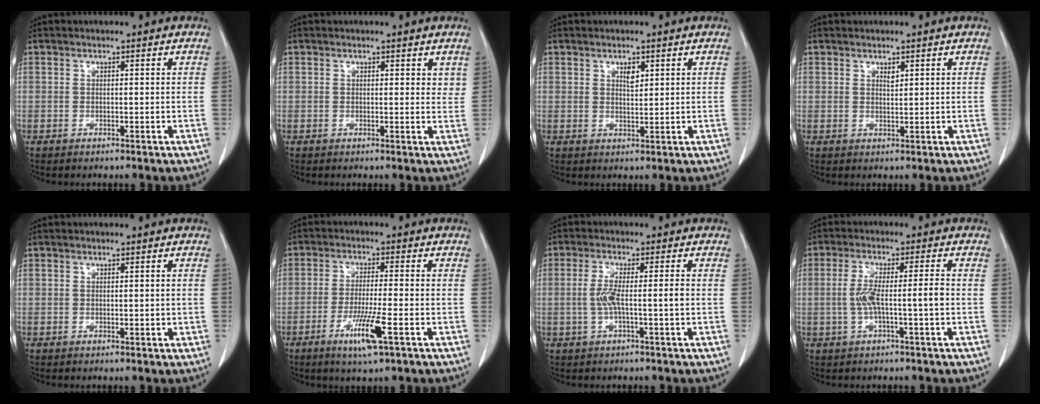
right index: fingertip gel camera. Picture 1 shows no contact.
{"total": 1.7, "force": [1.2, 1.0, 0.7], "torque": [0.005, -0.006, 0.008]}
{"total": 1.9, "force": [1.0, 0.8, 1.4], "torque": [-0.024, -0.004, 0.018]}
{"total": 0.9, "force": [0.6, 0.3, 0.6], "torque": [-0.012, -0.005, 0.011]}
{"total": 0.6, "force": [0.0, 0.2, 0.6], "torque": [-0.010, -0.002, 0.002]}
{"total": 7.2, "force": [-3.3, -0.1, 6.3], "torque": [-0.121, -0.018, -0.060]}
{"total": 4.2, "force": [-0.7, -0.1, 4.1], "torque": [-0.085, 0.002, -0.013]}
{"total": 5.4, "force": [-1.0, 0.0, 5.3], "torque": [-0.109, 0.010, -0.016]}